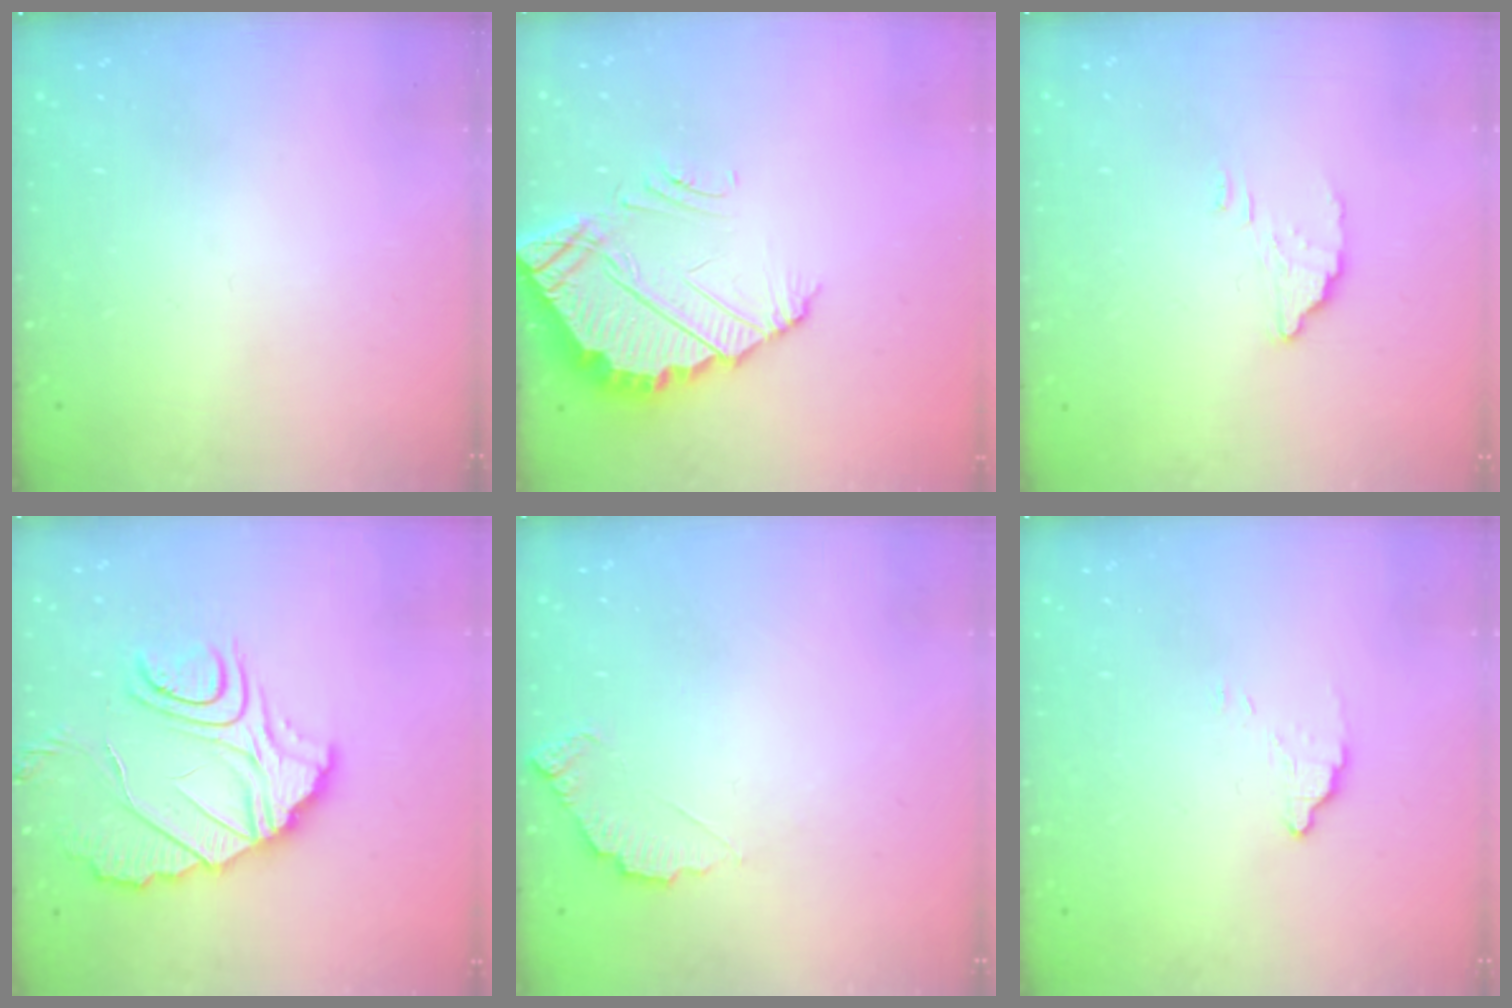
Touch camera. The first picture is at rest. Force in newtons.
{"total": 4.2, "press": 4.2, "slide": 0.2}
{"total": 2.9, "press": 2.9, "slide": 0.3}
{"total": 11.9, "press": 11.9, "slide": 0.9}
{"total": 3.7, "press": 3.7, "slide": 0.3}
{"total": 2.5, "press": 2.5, "slide": 0.1}